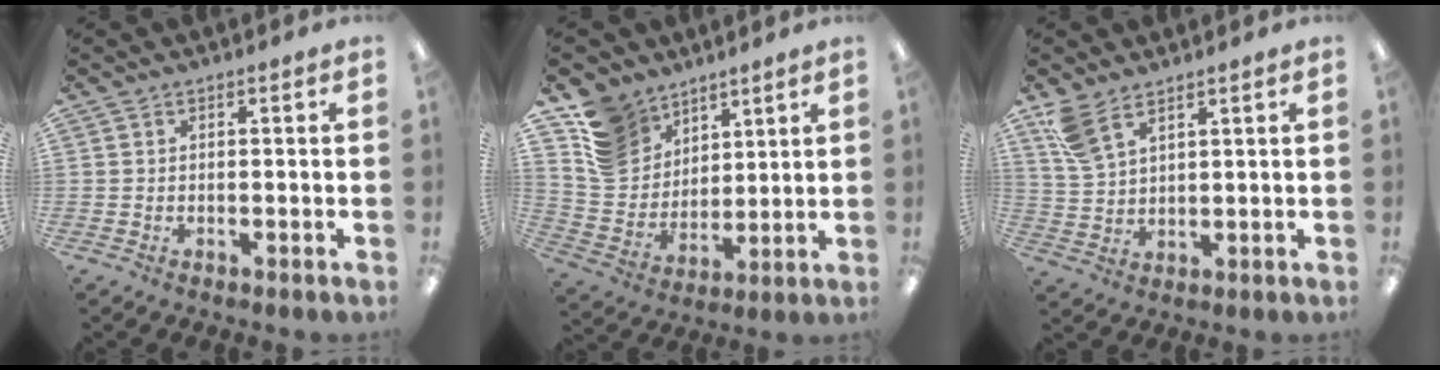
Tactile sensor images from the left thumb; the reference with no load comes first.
{"total": 13.2, "force": [9.2, 9.0, 2.7], "torque": [-0.084, -0.056, 0.187]}
{"total": 7.1, "force": [5.2, 3.0, 3.7], "torque": [-0.085, -0.015, 0.100]}